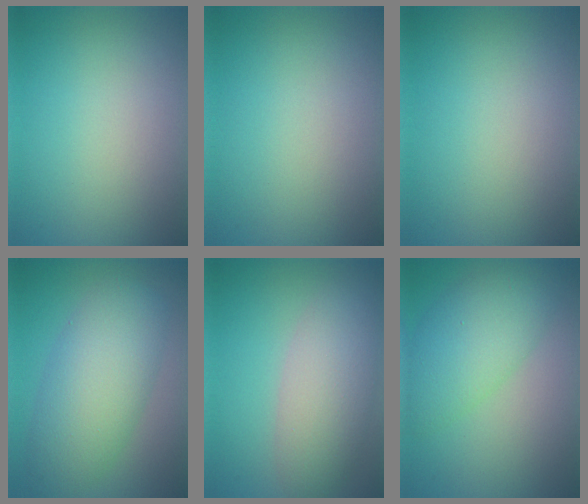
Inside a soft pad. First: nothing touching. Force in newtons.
{"total": 0.0}
{"total": 0.0}
{"total": 7.2, "press": 7.2, "slide": 0.1}
{"total": 5.1, "press": 5.1, "slide": 0.5}
{"total": 5.5, "press": 5.5, "slide": 0.1}